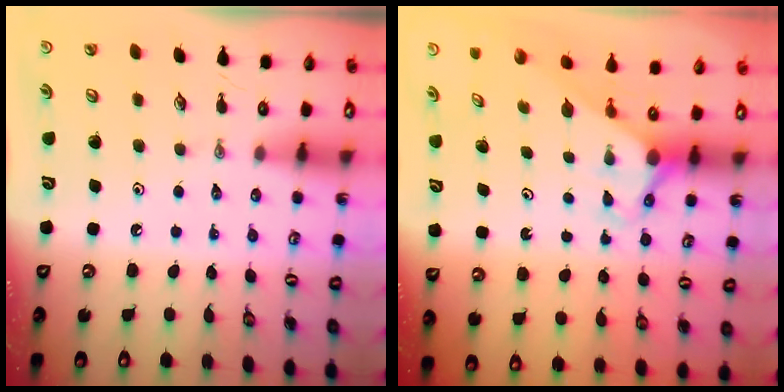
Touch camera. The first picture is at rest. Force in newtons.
{"total": 3.0, "press": 3.0, "slide": 0.0}